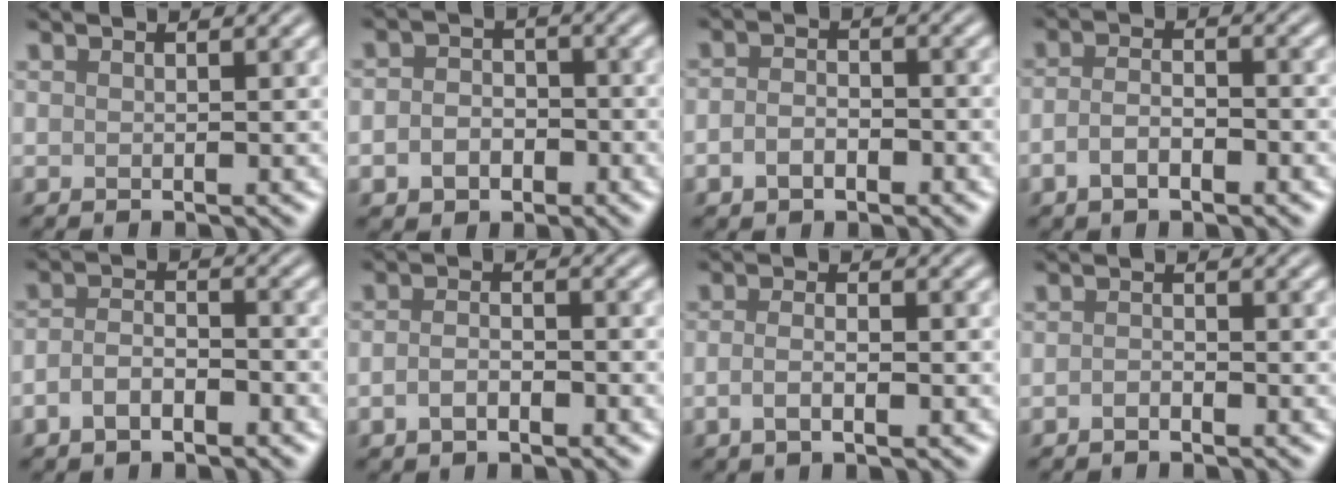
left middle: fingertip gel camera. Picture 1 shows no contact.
{"total": 3.4, "force": [-1.2, 2.7, 1.7], "torque": [-0.014, -0.003, -0.031]}
{"total": 2.5, "force": [-1.1, 1.6, 1.5], "torque": [-0.029, 0.000, -0.025]}
{"total": 2.9, "force": [-1.3, 1.3, 2.3], "torque": [-0.045, 0.000, -0.027]}
{"total": 3.1, "force": [-1.6, 1.6, 2.1], "torque": [-0.043, 0.002, -0.034]}
{"total": 2.3, "force": [-1.0, 1.2, 1.7], "torque": [-0.034, 0.001, -0.022]}
{"total": 2.4, "force": [-0.8, 0.9, 2.1], "torque": [-0.036, -0.003, -0.014]}
{"total": 0.8, "force": [-0.6, 0.3, 0.5], "torque": [-0.011, 0.001, -0.013]}